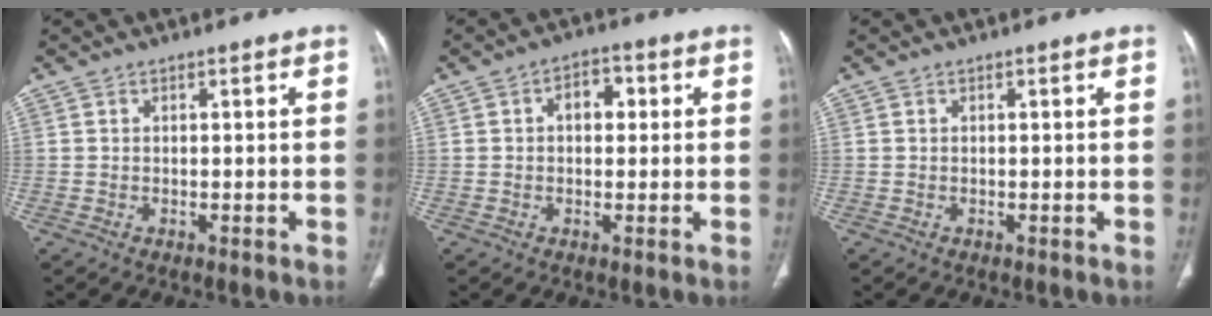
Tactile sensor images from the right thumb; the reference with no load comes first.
{"total": 4.8, "force": [0.8, 3.2, 3.5], "torque": [-0.032, 0.012, 0.006]}
{"total": 0.0}